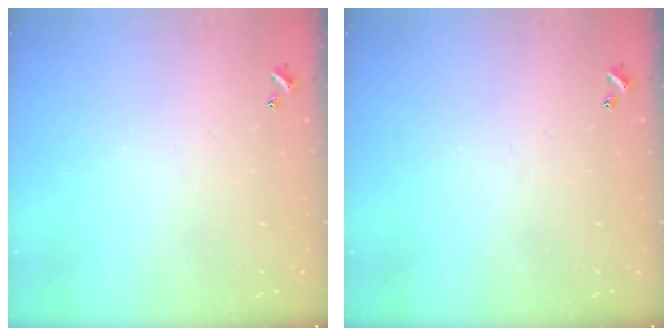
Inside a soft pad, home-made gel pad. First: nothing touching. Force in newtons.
{"total": 0.0}